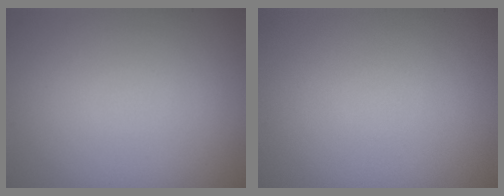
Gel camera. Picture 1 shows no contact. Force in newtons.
{"total": 0.0}